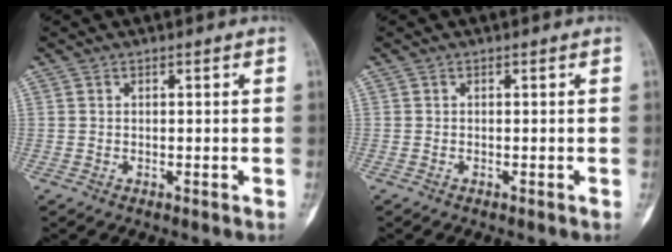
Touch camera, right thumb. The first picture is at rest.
{"total": 0.0}